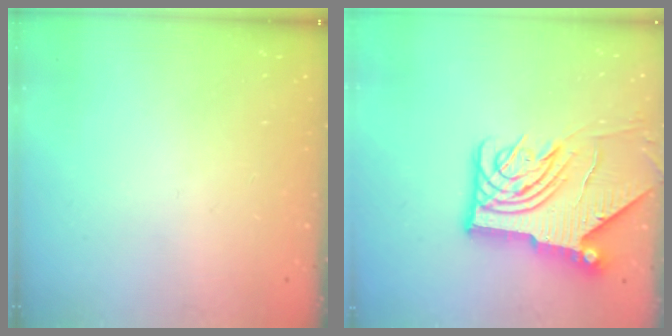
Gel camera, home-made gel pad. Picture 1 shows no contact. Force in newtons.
{"total": 14.7, "press": 14.6, "slide": 1.7}